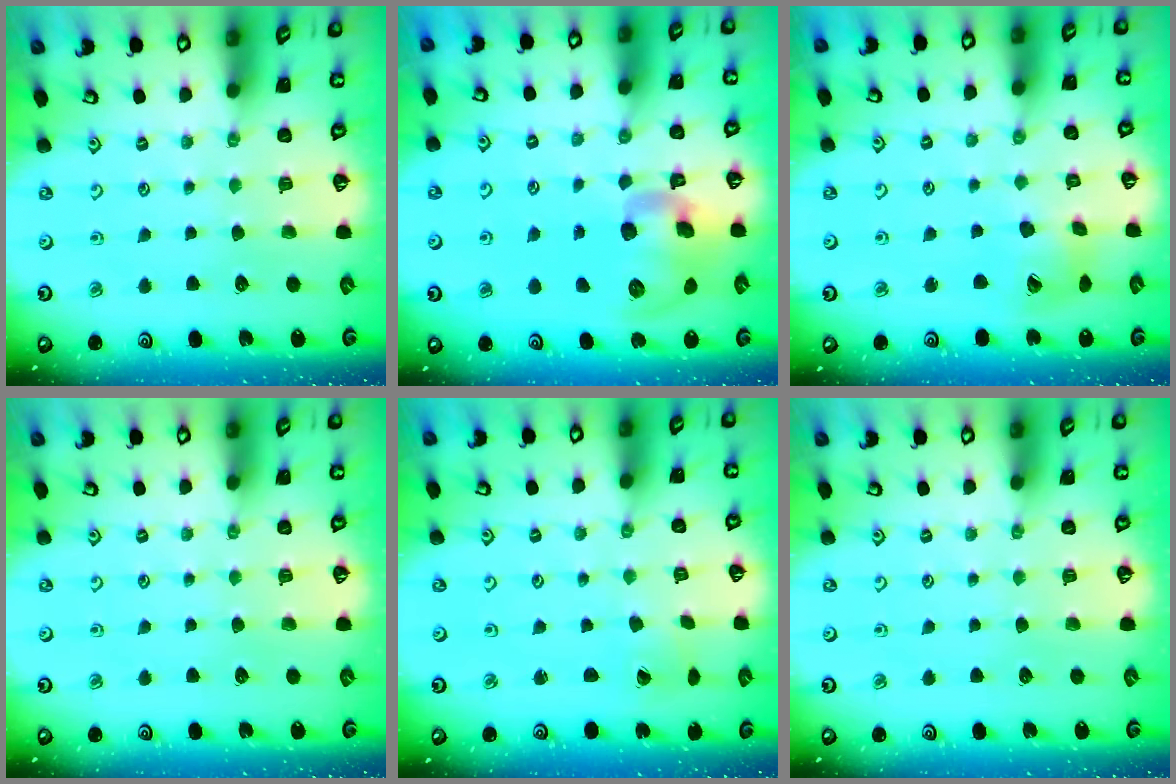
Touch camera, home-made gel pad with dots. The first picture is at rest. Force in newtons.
{"total": 14.7, "press": 14.5, "slide": 2.7}
{"total": 11.9, "press": 11.8, "slide": 1.4}
{"total": 0.0}
{"total": 0.9, "press": 0.8, "slide": 0.4}
{"total": 0.0}